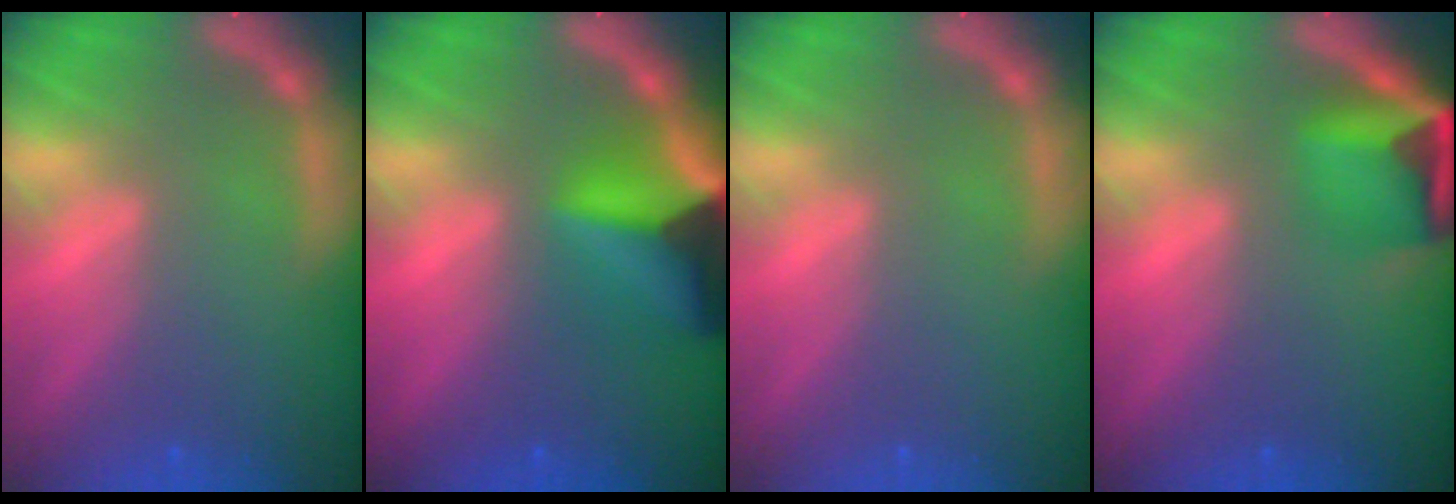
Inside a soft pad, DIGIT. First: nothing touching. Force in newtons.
{"total": 9.6}
{"total": 0.0}
{"total": 6.0}